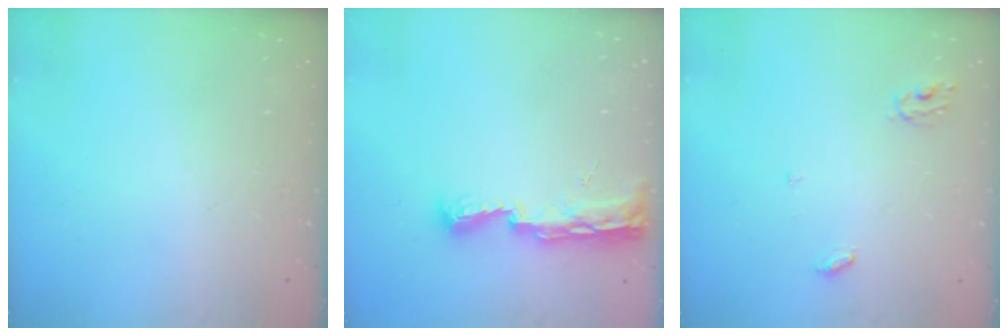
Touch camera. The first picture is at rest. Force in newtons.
{"total": 9.3, "press": 9.3, "slide": 0.5}
{"total": 4.1, "press": 4.1, "slide": 0.2}